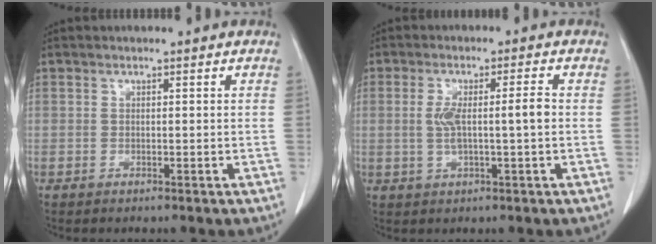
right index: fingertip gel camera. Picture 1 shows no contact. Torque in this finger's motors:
{"motor_torque": [0.38, -0.04, 0.11, 0.04]}